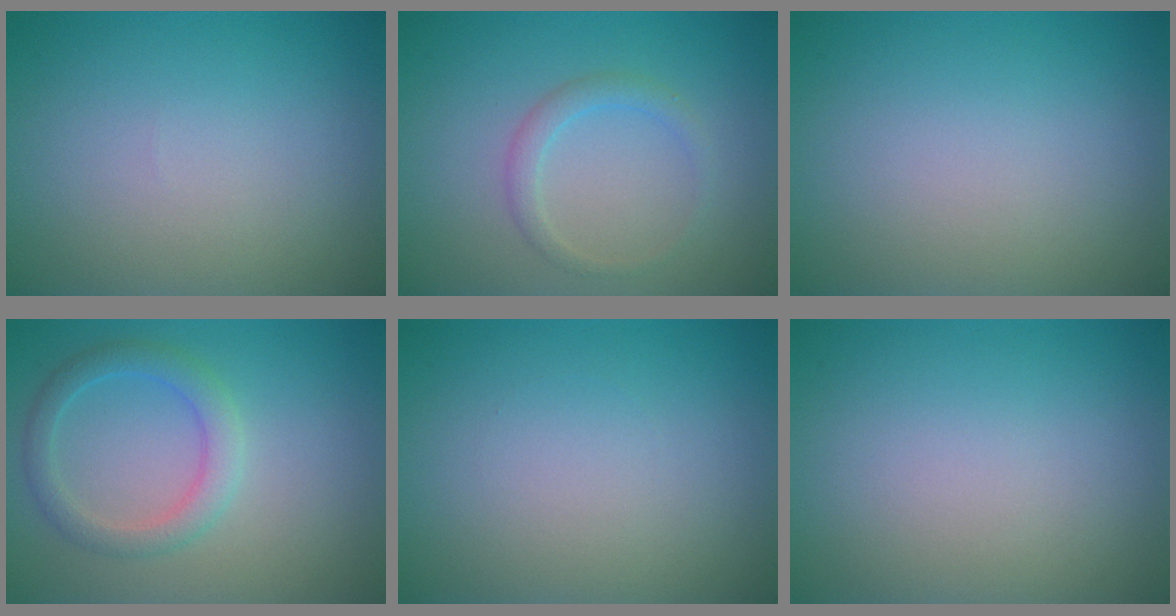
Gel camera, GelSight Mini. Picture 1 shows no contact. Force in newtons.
{"total": 1.6, "press": 1.6, "slide": 0.1}
{"total": 0.0}
{"total": 2.8, "press": 2.8, "slide": 0.1}
{"total": 0.0}
{"total": 0.0}